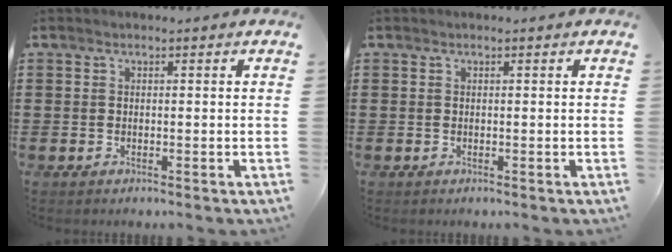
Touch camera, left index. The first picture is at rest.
{"total": 0.0}